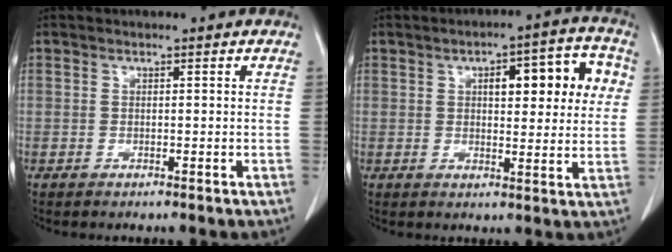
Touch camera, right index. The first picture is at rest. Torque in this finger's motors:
{"motor_torque": [0.34, 0.16, 0.27, 0.07]}